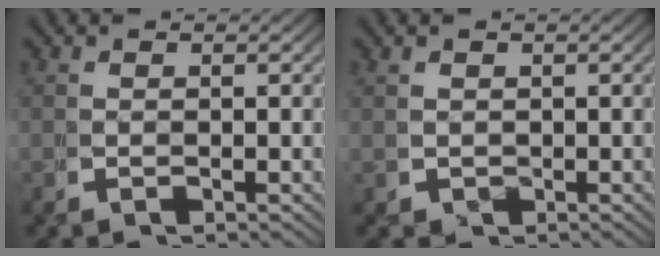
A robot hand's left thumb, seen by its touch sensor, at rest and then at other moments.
{"total": 1.3, "force": [0.1, 1.3, 0.3], "torque": [-0.006, -0.011, 0.012]}